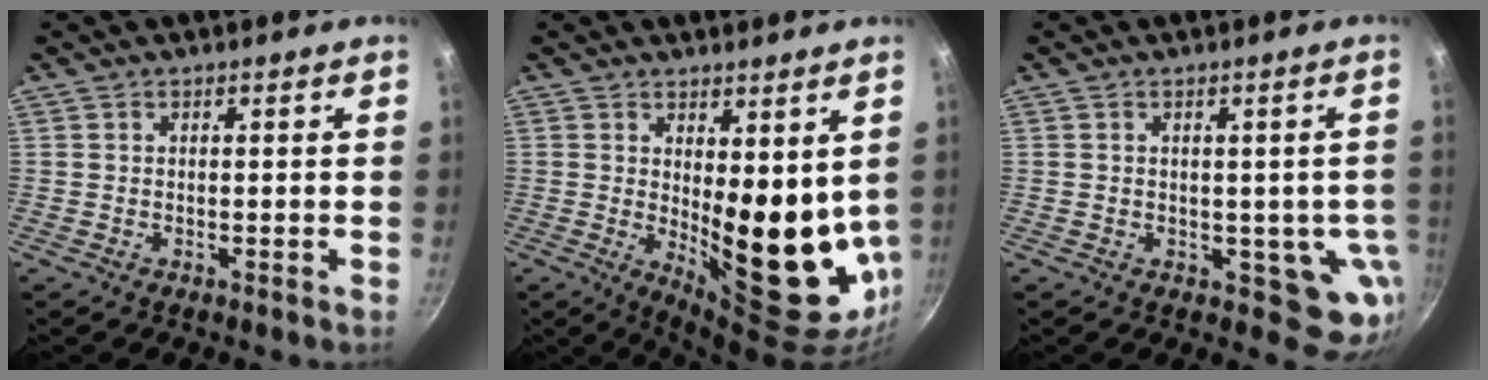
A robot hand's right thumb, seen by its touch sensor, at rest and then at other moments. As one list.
[{"total": 15.3, "force": [2.2, 6.3, 13.8], "torque": [-0.155, -0.052, 0.047]}, {"total": 7.0, "force": [-1.0, 4.6, 5.1], "torque": [-0.029, 0.000, -0.008]}]